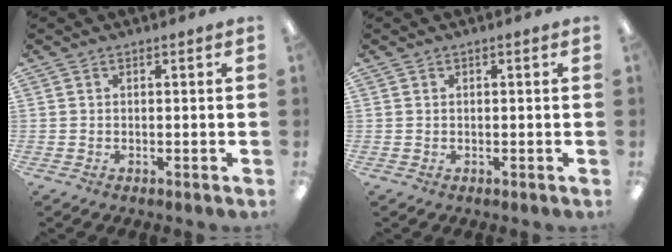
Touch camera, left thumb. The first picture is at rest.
{"total": 0.0}